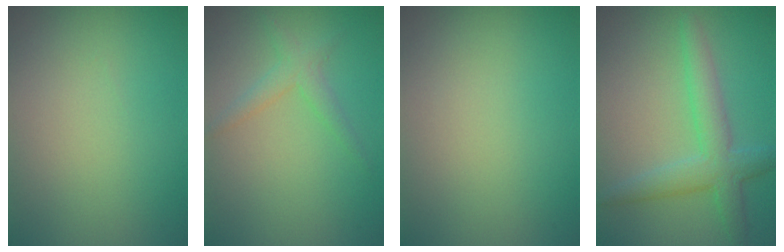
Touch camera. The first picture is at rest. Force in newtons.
{"total": 1.8, "press": 1.8, "slide": 0.1}
{"total": 0.0}
{"total": 4.0, "press": 4.0, "slide": 0.1}